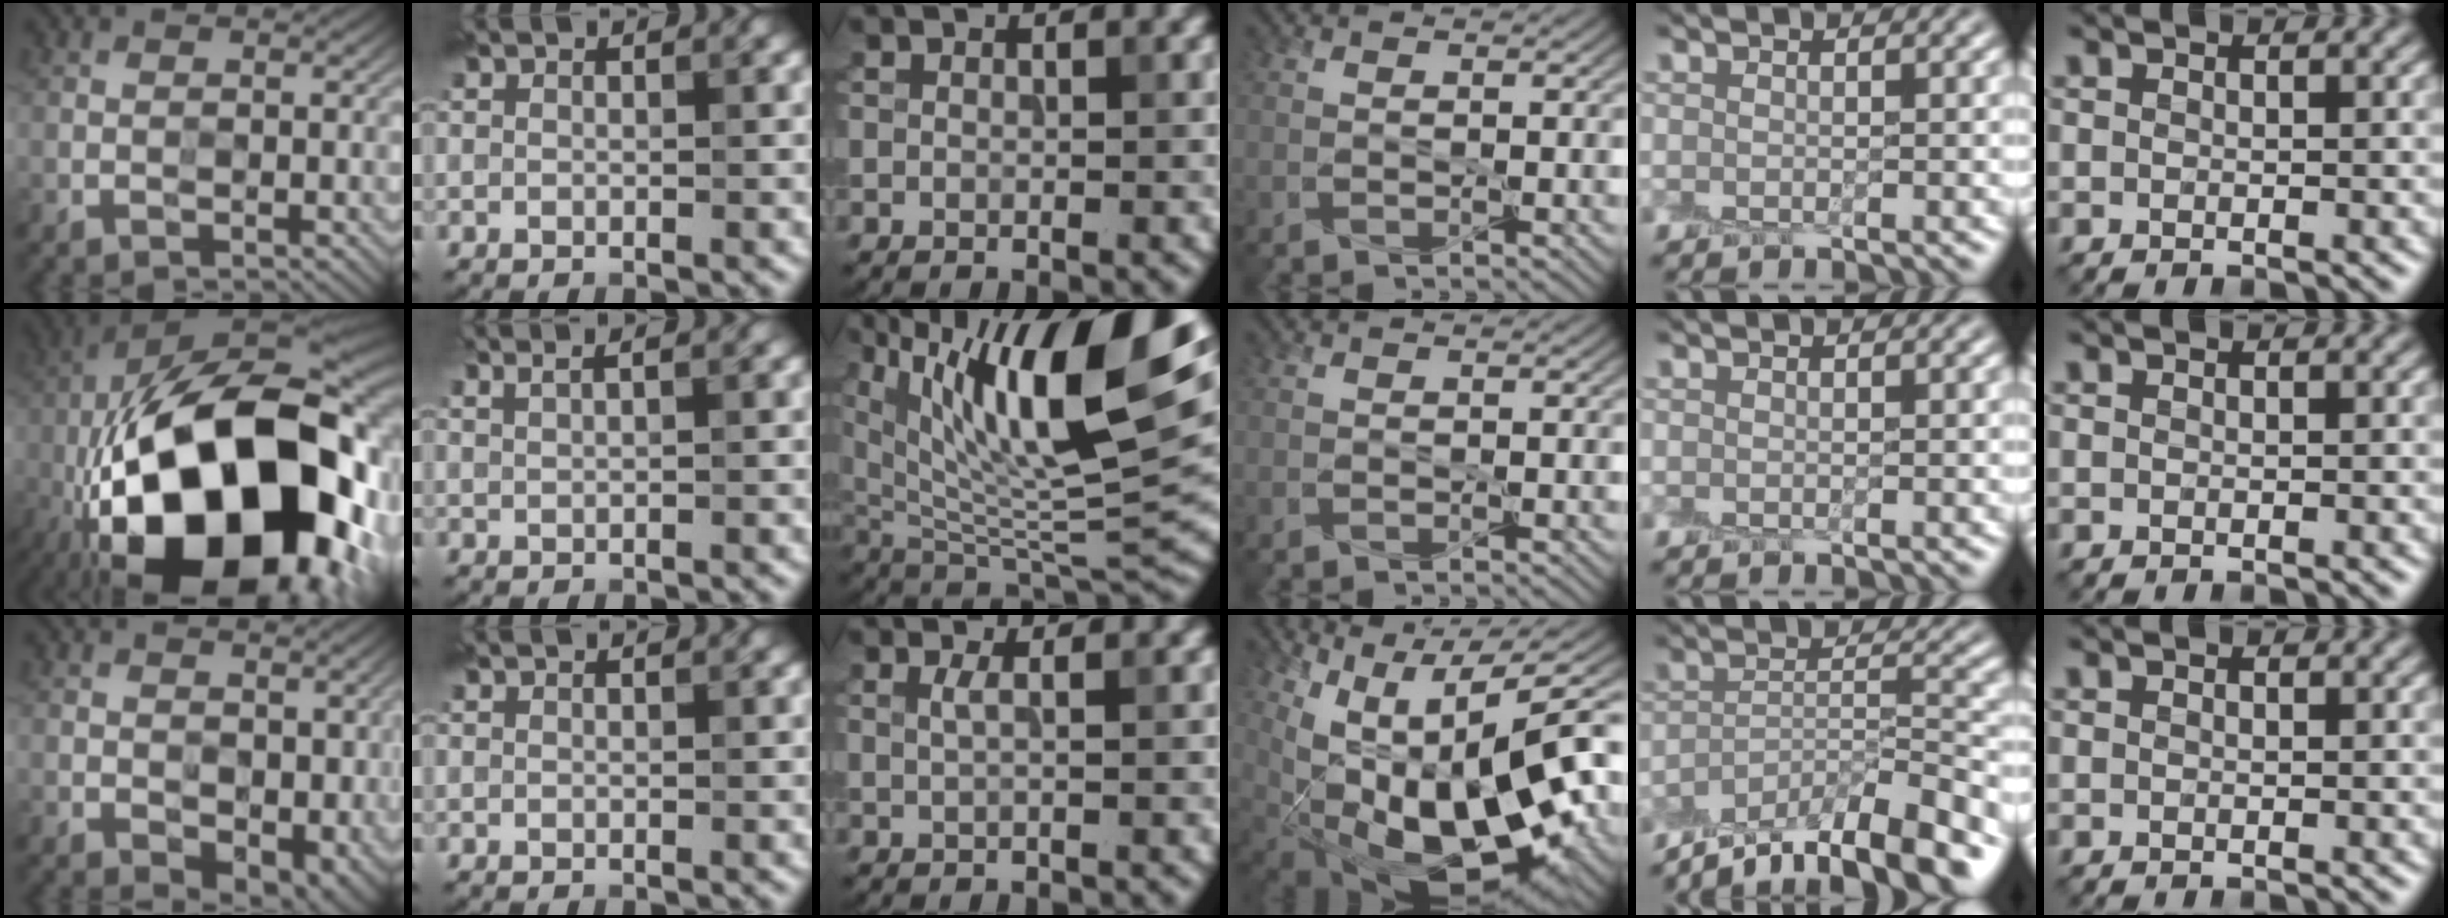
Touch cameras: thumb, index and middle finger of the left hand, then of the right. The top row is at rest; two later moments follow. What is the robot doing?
{"motion": "peel", "object": "aluminum foil"}